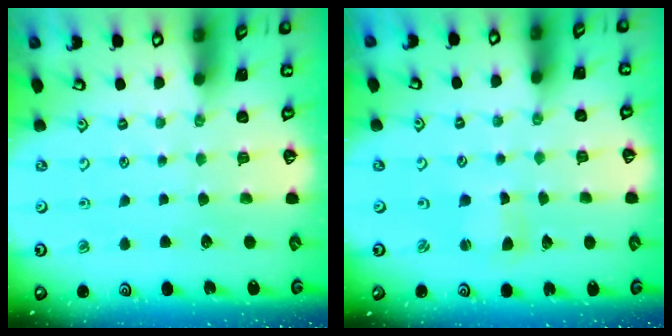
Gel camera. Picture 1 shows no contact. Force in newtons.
{"total": 1.7, "press": 1.7, "slide": 0.3}